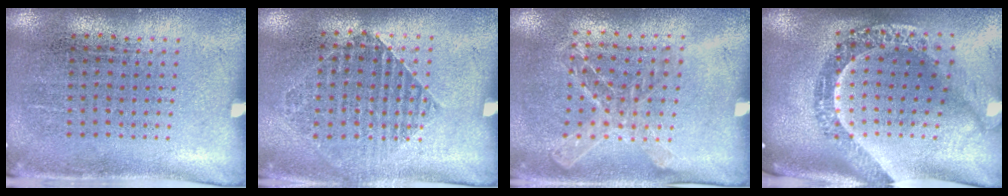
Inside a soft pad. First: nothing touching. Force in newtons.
{"total": 1.2, "press": 1.2, "slide": 0.4}
{"total": 1.1, "press": 1.1, "slide": 0.1}
{"total": 3.1, "press": 2.3, "slide": 2.0}